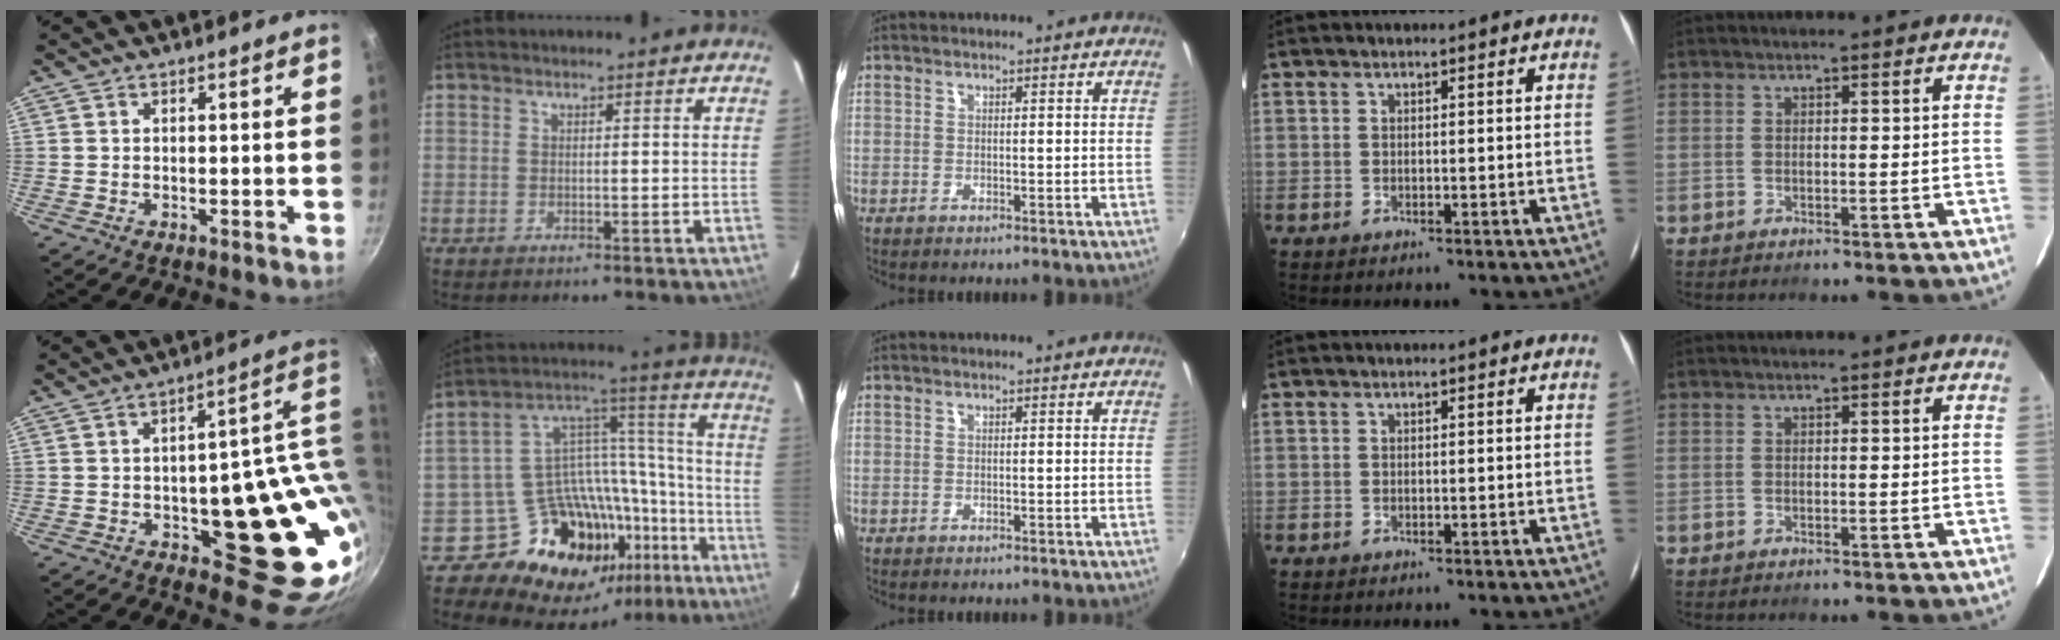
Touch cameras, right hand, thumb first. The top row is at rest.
{"thumb": {"total": 21.3, "force": [0.5, 10.4, 18.6], "torque": [-0.182, -0.015, 0.019]}, "index": {"total": 21.7, "force": [-12.9, 14.0, 10.4], "torque": [-0.152, 0.068, -0.181]}}